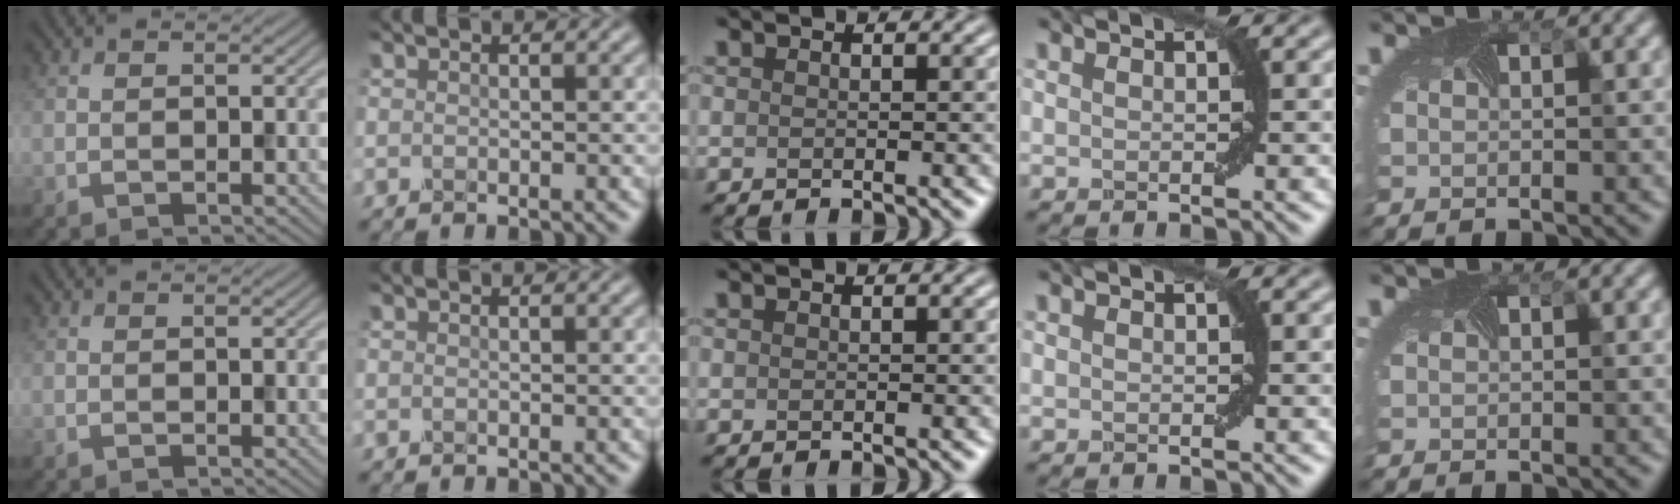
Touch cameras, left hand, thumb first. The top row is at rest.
{}